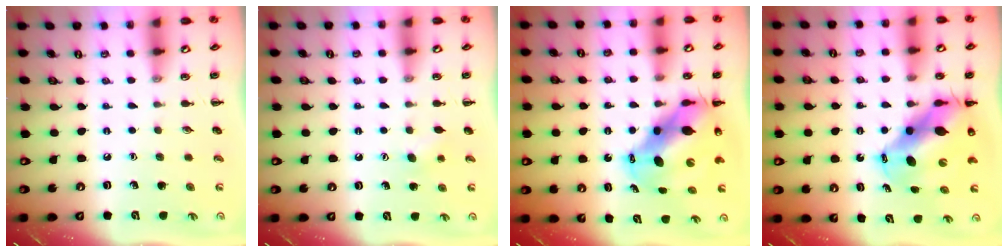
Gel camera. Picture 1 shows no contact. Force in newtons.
{"total": 4.6, "press": 4.5, "slide": 1.2}
{"total": 12.1, "press": 11.7, "slide": 3.1}
{"total": 13.5, "press": 13.0, "slide": 3.6}